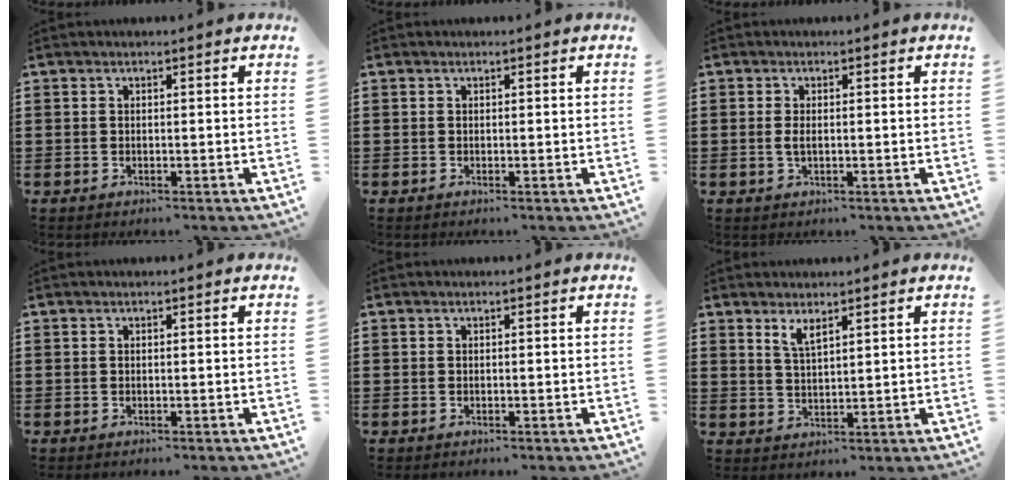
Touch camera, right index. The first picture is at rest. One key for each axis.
{"total": 0.0}
{"total": 1.5, "fx": 0.0, "fy": 0.4, "fz": 1.5, "tx": -0.037, "ty": -0.004, "tz": -0.003}
{"total": 0.0}
{"total": 0.0}
{"total": 2.8, "fx": 2.0, "fy": 0.8, "fz": 1.8, "tx": -0.040, "ty": 0.003, "tz": 0.037}